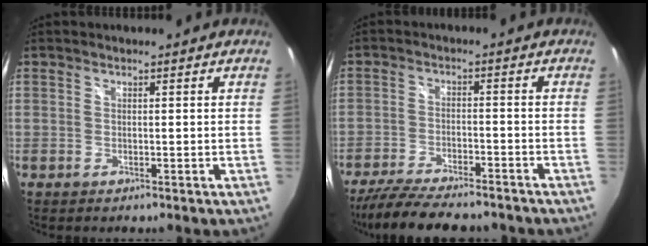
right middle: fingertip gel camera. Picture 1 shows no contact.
{"total": 15.6, "force": [-13.3, 3.6, 7.4], "torque": [-0.154, -0.031, -0.209]}